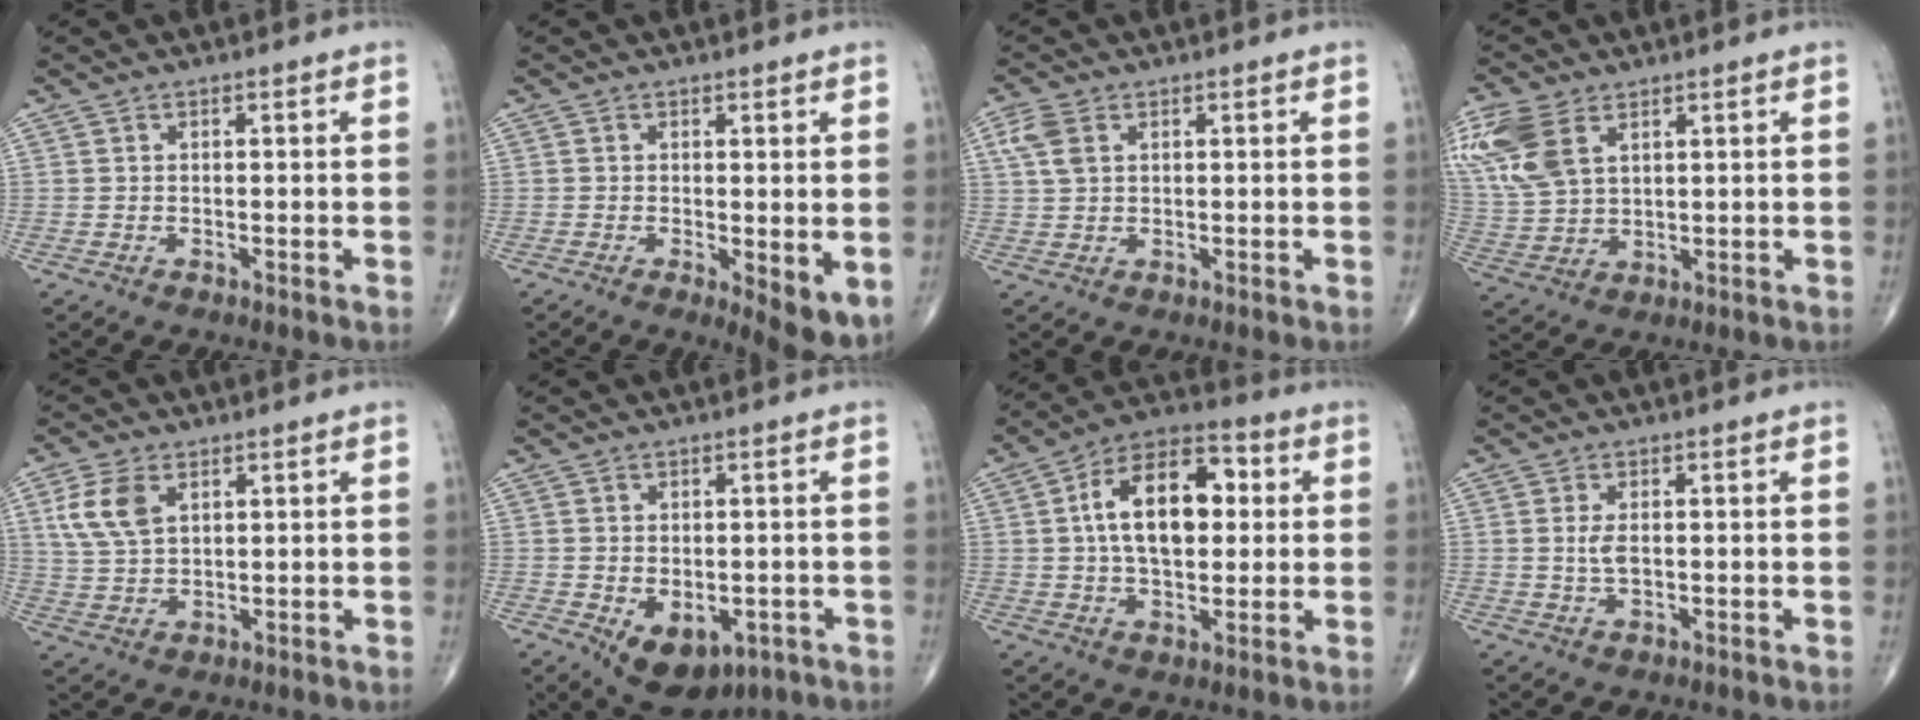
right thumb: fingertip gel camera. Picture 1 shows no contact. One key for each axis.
{"total": 5.9, "fx": -1.0, "fy": 1.9, "fz": 5.5, "tx": -0.077, "ty": -0.018, "tz": -0.012}
{"total": 4.4, "fx": 1.7, "fy": 2.7, "fz": 3.0, "tx": -0.073, "ty": 0.008, "tz": 0.038}
{"total": 12.7, "fx": 5.7, "fy": 7.5, "fz": 8.5, "tx": -0.196, "ty": -0.008, "tz": 0.125}
{"total": 7.9, "fx": 3.1, "fy": 4.6, "fz": 5.6, "tx": -0.113, "ty": -0.004, "tz": 0.065}
{"total": 10.2, "fx": -4.0, "fy": 6.4, "fz": 6.9, "tx": -0.081, "ty": 0.000, "tz": -0.042}
{"total": 16.9, "fx": 2.6, "fy": 9.7, "fz": 13.6, "tx": -0.206, "ty": 0.020, "tz": 0.038}
{"total": 2.9, "fx": 0.3, "fy": 1.4, "fz": 2.5, "tx": -0.052, "ty": -0.005, "tz": 0.008}